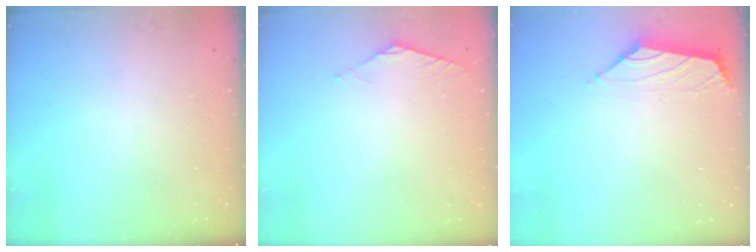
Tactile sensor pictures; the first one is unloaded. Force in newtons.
{"total": 2.1, "press": 2.1, "slide": 0.6}
{"total": 1.4, "press": 1.2, "slide": 0.6}